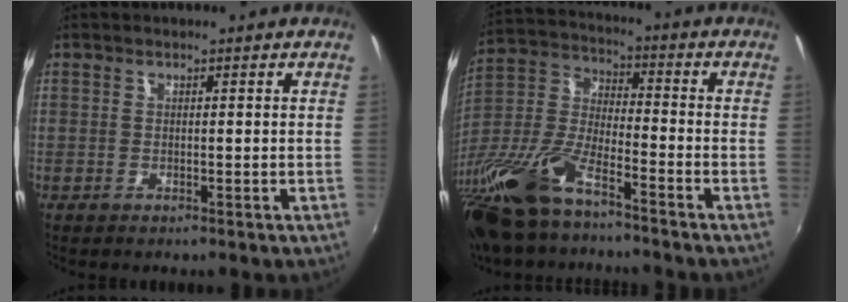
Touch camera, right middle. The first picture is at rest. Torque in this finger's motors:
{"motor_torque": [1.08, -1.06, 0.43, 0.21]}